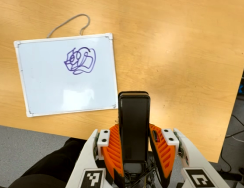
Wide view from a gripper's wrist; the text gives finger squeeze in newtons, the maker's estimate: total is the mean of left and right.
{"total": 3.9, "left": 2.6, "right": 5.2}